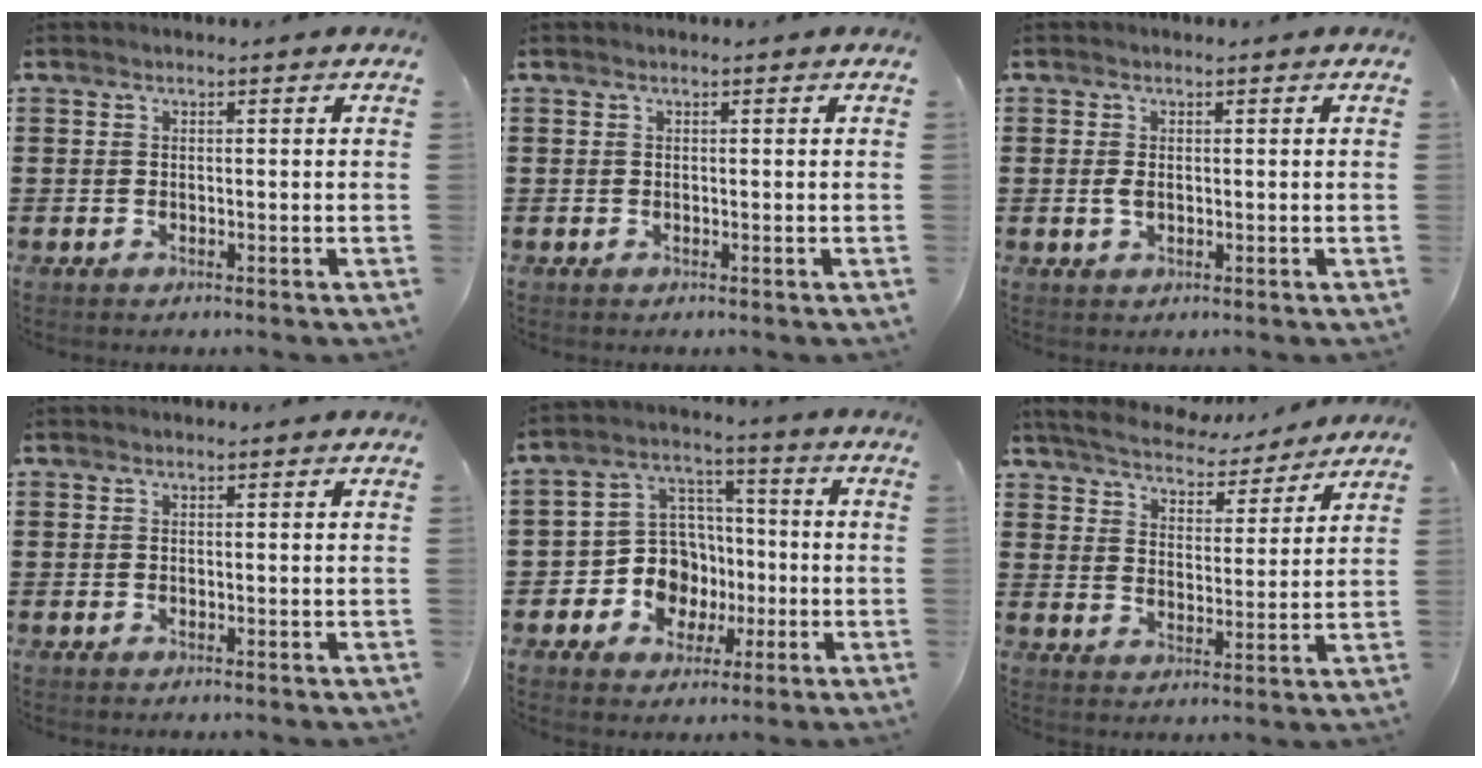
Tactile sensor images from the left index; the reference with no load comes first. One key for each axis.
{"total": 0.0}
{"total": 1.6, "fx": 0.1, "fy": 0.9, "fz": 1.3, "tx": -0.036, "ty": -0.001, "tz": -0.001}
{"total": 0.0}
{"total": 9.8, "fx": -1.9, "fy": 9.0, "fz": 3.4, "tx": -0.104, "ty": 0.015, "tz": -0.028}
{"total": 5.5, "fx": 5.4, "fy": 0.4, "fz": 0.8, "tx": -0.046, "ty": -0.036, "tz": 0.091}